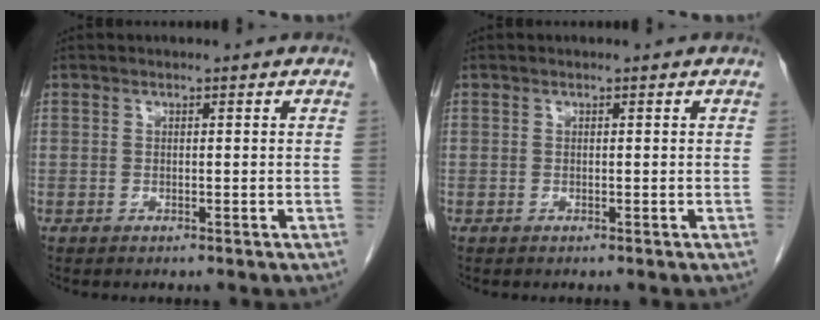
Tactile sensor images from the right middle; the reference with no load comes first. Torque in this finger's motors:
{"motor_torque": [0.00, 0.00, 0.00, 0.00]}